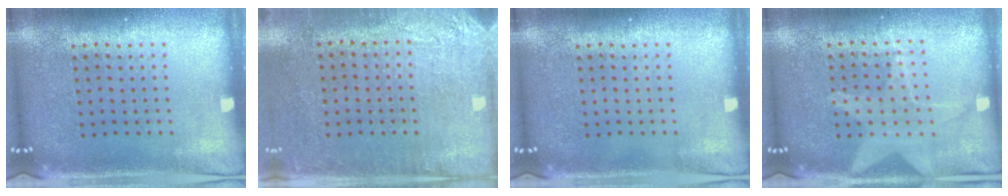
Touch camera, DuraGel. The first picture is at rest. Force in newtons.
{"total": 2.7, "press": 2.3, "slide": 1.4}
{"total": 0.0}
{"total": 1.1, "press": 1.1, "slide": 0.1}